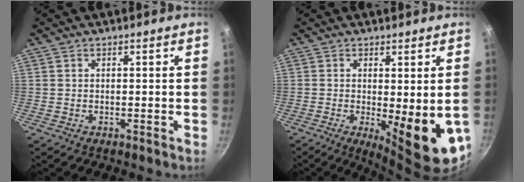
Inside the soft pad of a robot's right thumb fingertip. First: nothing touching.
{"total": 12.0, "force": [-2.2, 3.6, 11.3], "torque": [-0.134, -0.015, -0.017]}